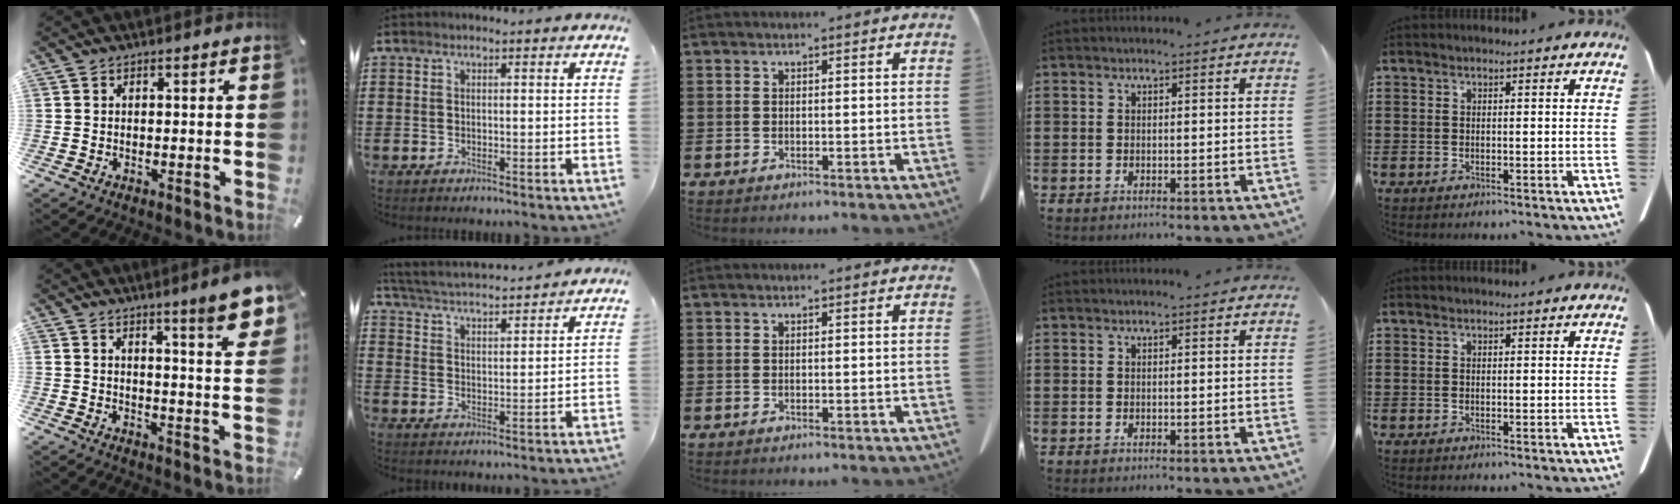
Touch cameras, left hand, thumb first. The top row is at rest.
{"thumb": {"total": 9.5, "force": [6.6, 1.1, 6.7], "torque": [-0.094, -0.044, 0.105]}, "index": {"total": 3.7, "force": [3.6, -0.2, 0.6], "torque": [-0.033, -0.025, 0.058]}}